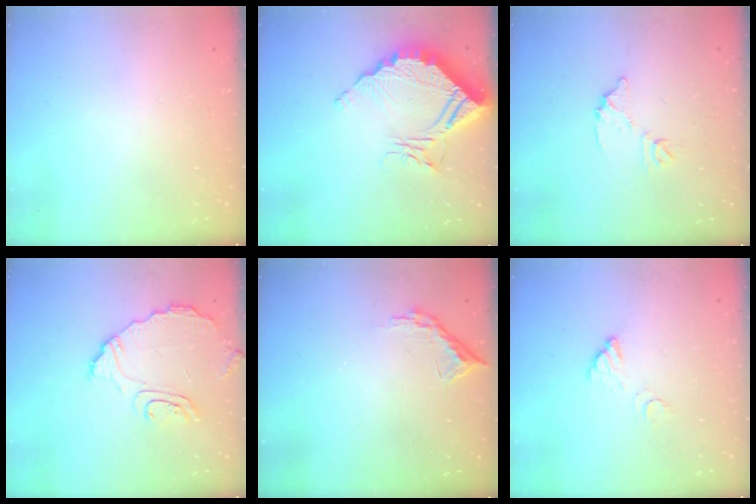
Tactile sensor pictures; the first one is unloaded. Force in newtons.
{"total": 13.4, "press": 13.3, "slide": 1.2}
{"total": 8.4, "press": 8.3, "slide": 0.5}
{"total": 9.5, "press": 9.5, "slide": 0.4}
{"total": 7.4, "press": 7.4, "slide": 0.3}
{"total": 3.6, "press": 3.6, "slide": 0.3}